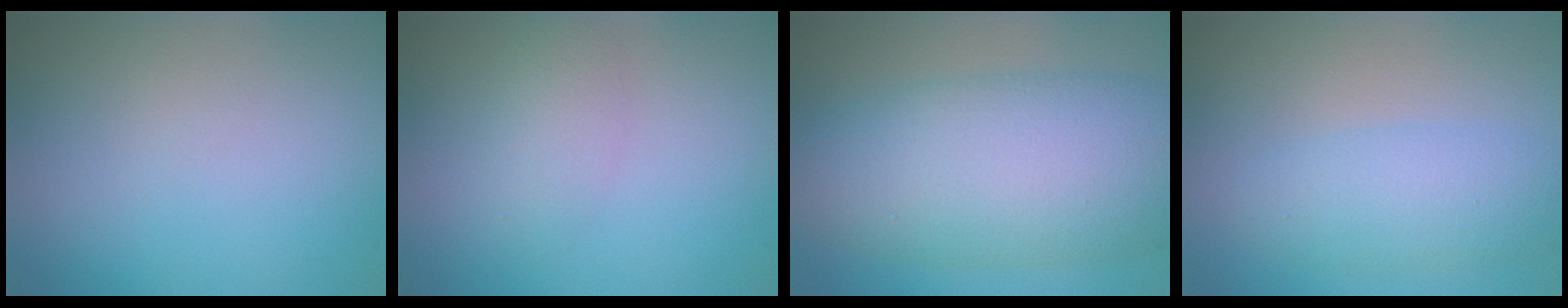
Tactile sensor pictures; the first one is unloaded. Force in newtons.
{"total": 2.0, "press": 2.0, "slide": 0.1}
{"total": 11.0, "press": 11.0, "slide": 0.0}
{"total": 3.7, "press": 3.6, "slide": 0.2}